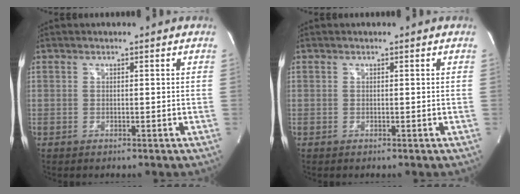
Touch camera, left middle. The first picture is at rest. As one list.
[{"total": 0.0}]